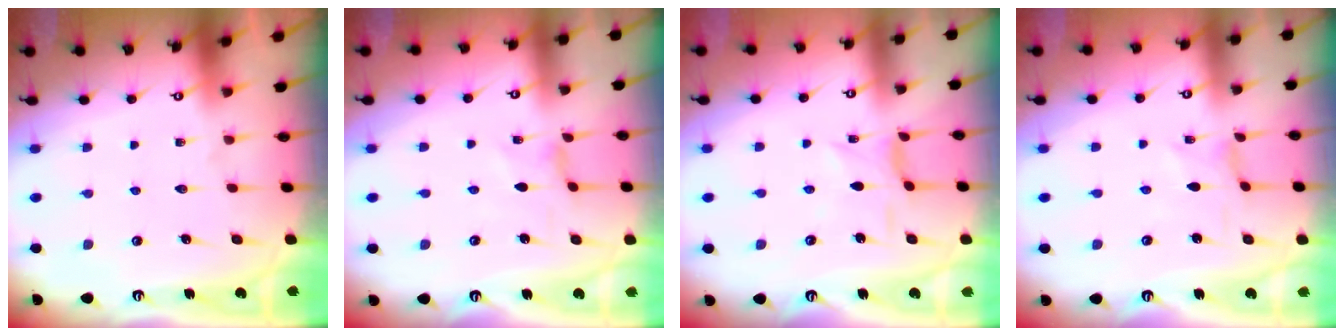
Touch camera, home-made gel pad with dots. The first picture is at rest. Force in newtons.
{"total": 1.1, "press": 1.0, "slide": 0.4}
{"total": 1.5, "press": 1.4, "slide": 0.1}
{"total": 0.0}